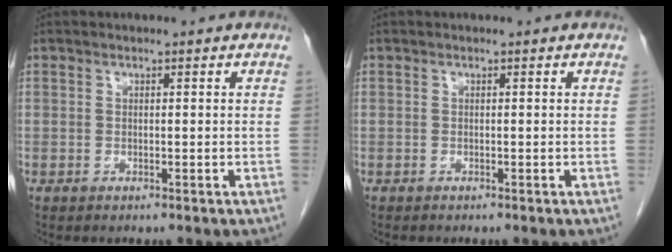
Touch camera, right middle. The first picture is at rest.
{"total": 0.0}